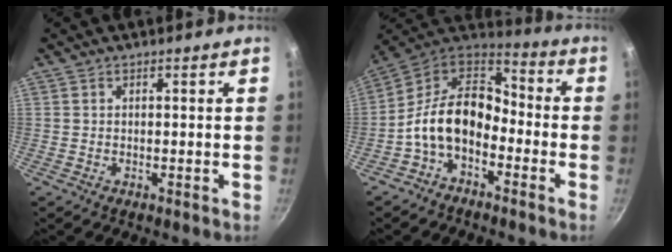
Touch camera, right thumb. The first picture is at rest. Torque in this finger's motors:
{"motor_torque": [2.09, 2.34, 1.31, -1.08, 0.45]}